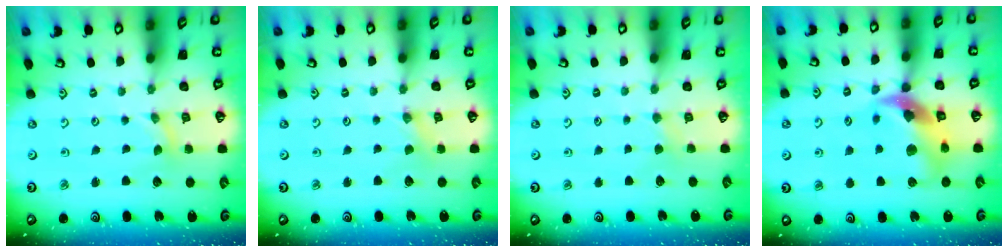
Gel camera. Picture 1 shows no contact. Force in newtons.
{"total": 0.0}
{"total": 1.9, "press": 1.9, "slide": 0.4}
{"total": 12.7, "press": 12.6, "slide": 1.9}